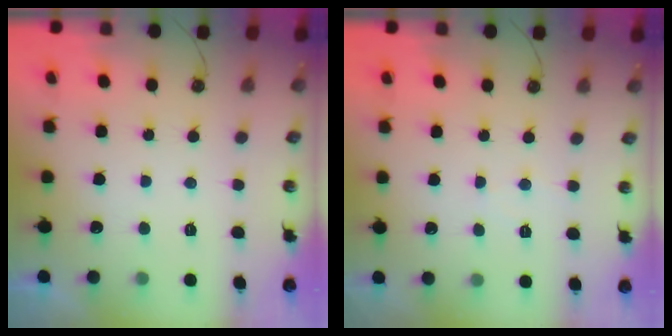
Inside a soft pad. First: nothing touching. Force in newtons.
{"total": 3.2, "press": 3.2, "slide": 0.5}